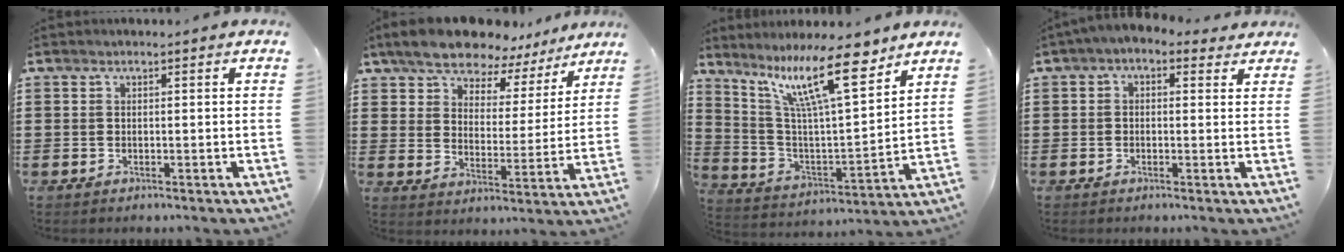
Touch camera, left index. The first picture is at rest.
{"total": 8.6, "force": [7.9, 2.5, 2.3], "torque": [-0.079, -0.041, 0.142]}
{"total": 14.3, "force": [9.4, 3.0, 10.3], "torque": [-0.215, -0.033, 0.161]}
{"total": 1.7, "force": [-0.1, 1.2, 1.1], "torque": [-0.026, 0.009, -0.005]}